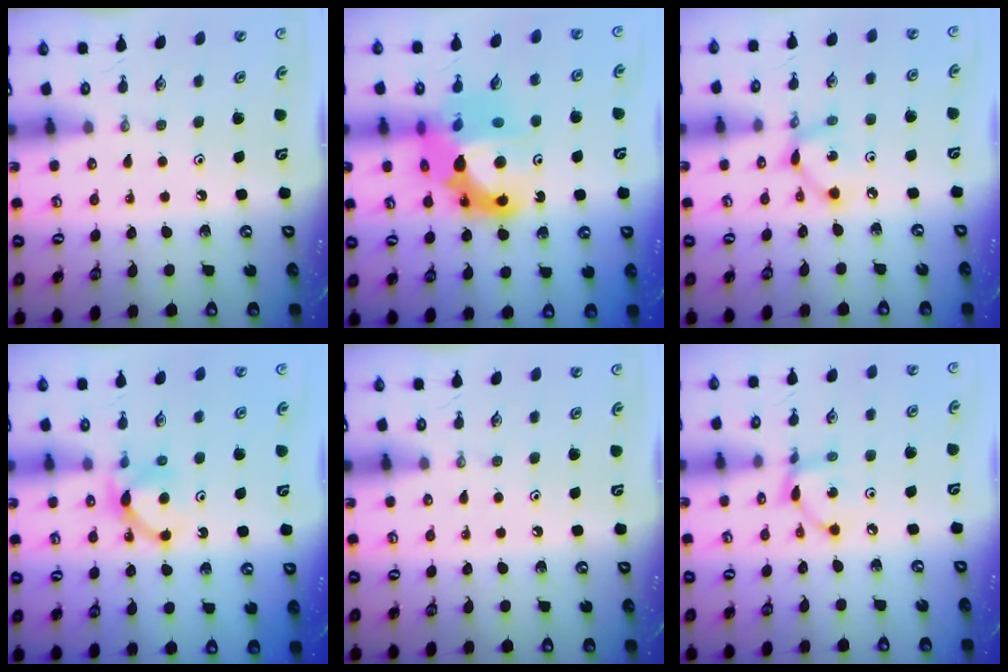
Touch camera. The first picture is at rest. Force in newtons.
{"total": 16.3, "press": 16.1, "slide": 2.9}
{"total": 6.2, "press": 6.2, "slide": 0.2}
{"total": 5.9, "press": 5.8, "slide": 0.8}
{"total": 0.0}
{"total": 6.7, "press": 6.7, "slide": 0.2}